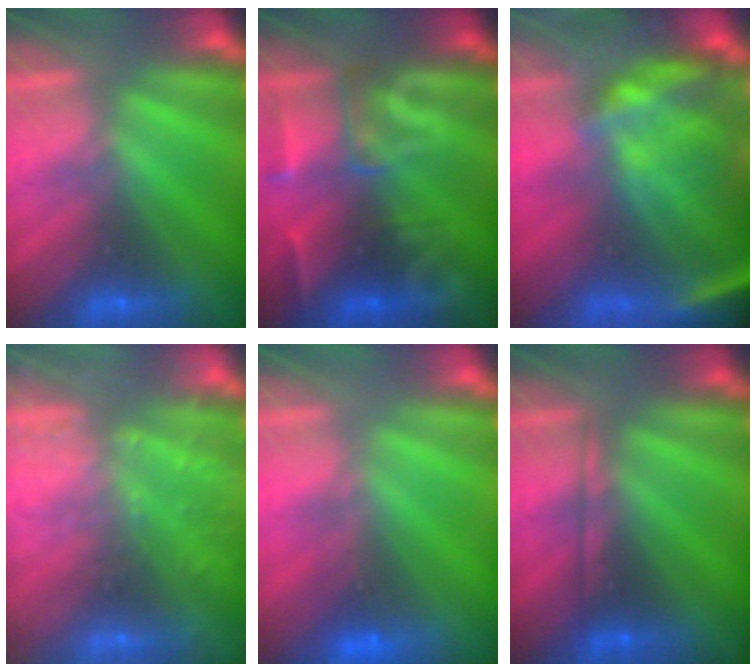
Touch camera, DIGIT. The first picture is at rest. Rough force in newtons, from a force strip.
{"total": 2.9}
{"total": 11.1}
{"total": 7.7}
{"total": 1.2}
{"total": 2.1}